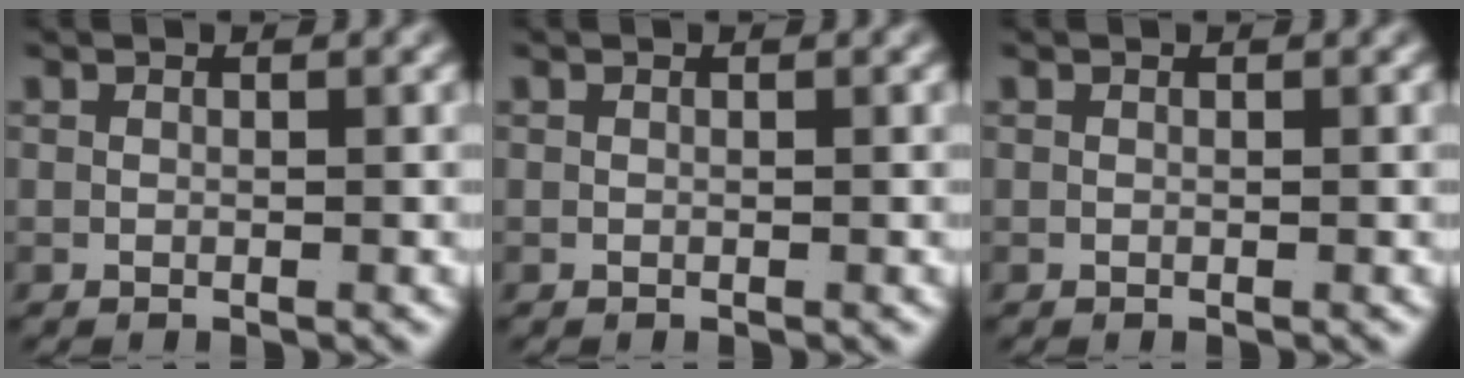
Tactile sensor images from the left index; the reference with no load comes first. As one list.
[{"total": 0.0}, {"total": 0.0}]